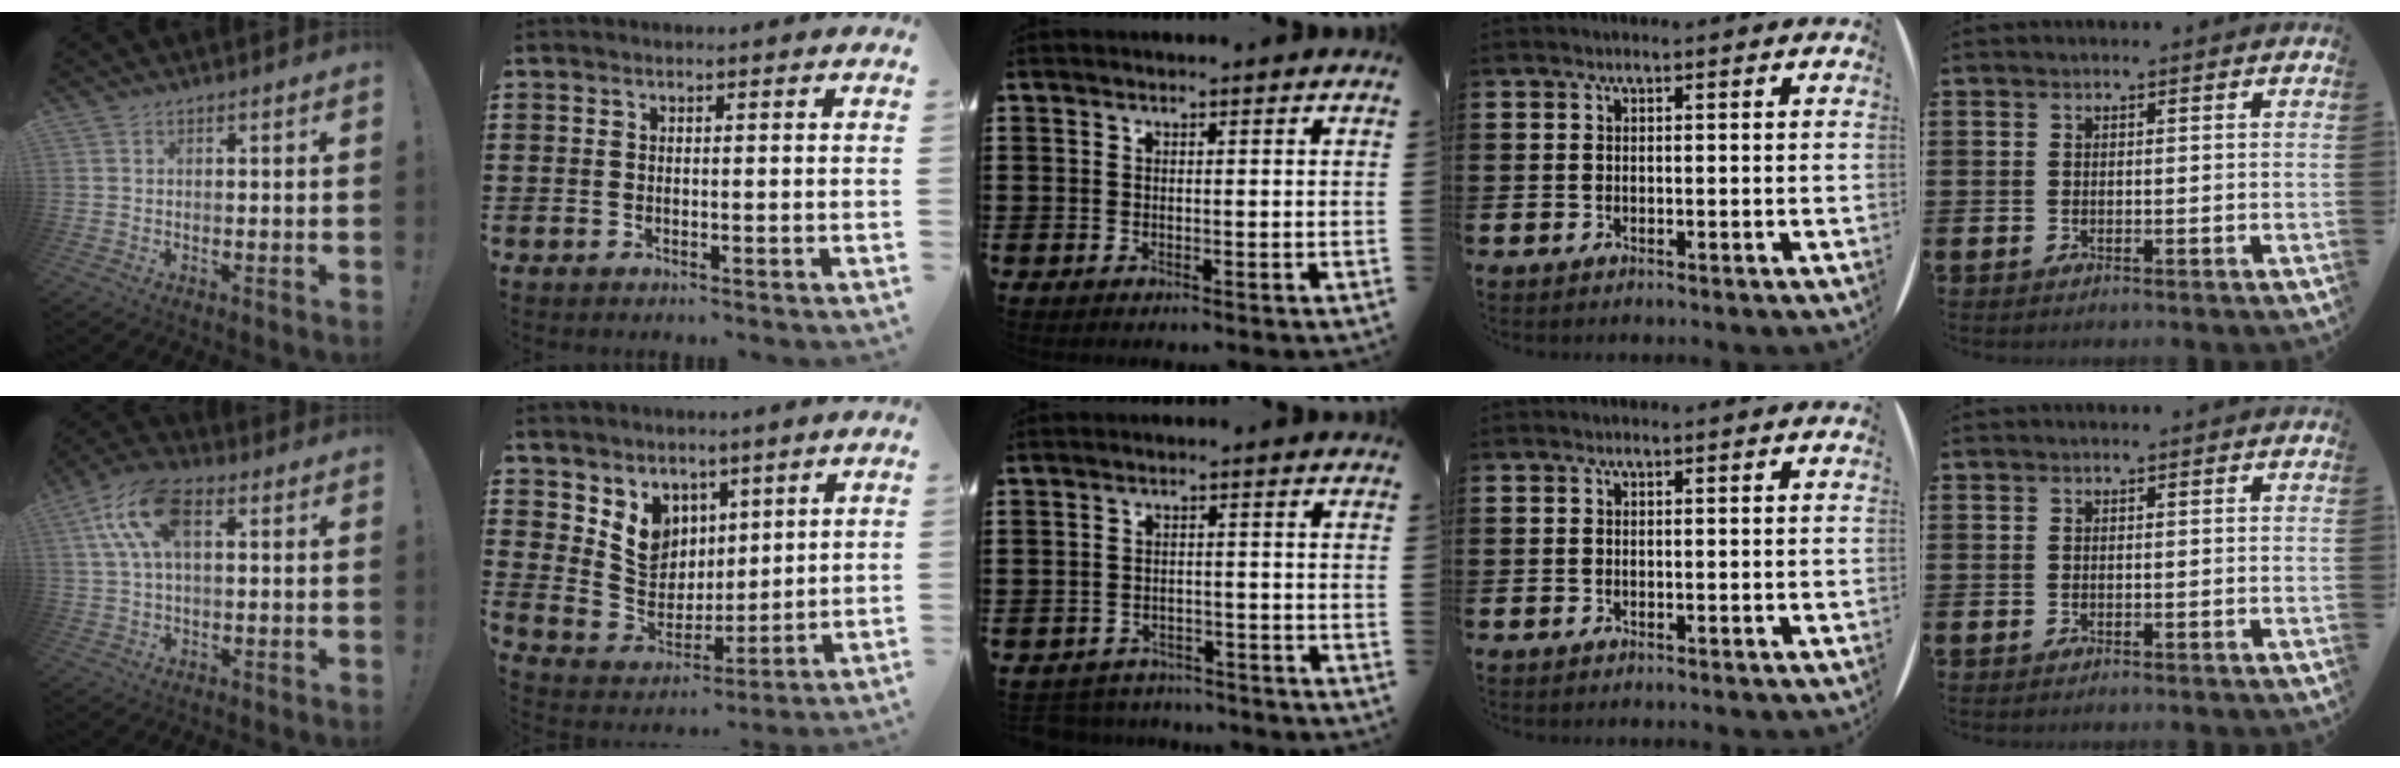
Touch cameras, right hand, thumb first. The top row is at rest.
{"thumb": {"total": 13.5, "force": [4.0, 7.4, 10.6], "torque": [-0.212, 0.005, 0.078]}, "index": {"total": 7.0, "force": [3.9, 5.8, 1.1], "torque": [-0.061, -0.021, 0.079]}, "middle": {"total": 3.1, "force": [-3.0, 0.6, -0.3], "torque": [-0.004, 0.001, -0.067]}}